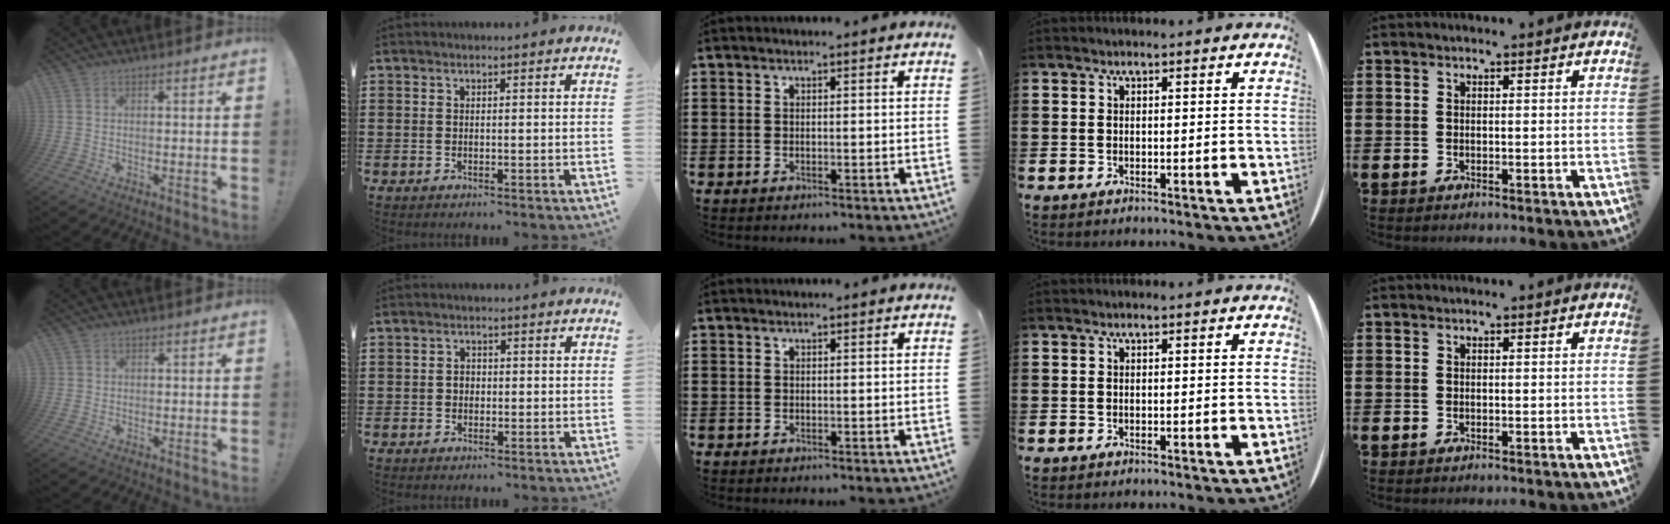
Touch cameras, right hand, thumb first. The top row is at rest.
{"thumb": {"total": 1.6, "force": [0.4, 1.5, 0.1], "torque": [0.000, 0.000, 0.007]}, "index": {"total": 1.4, "force": [-0.2, 1.2, 0.8], "torque": [-0.017, 0.005, -0.005]}}